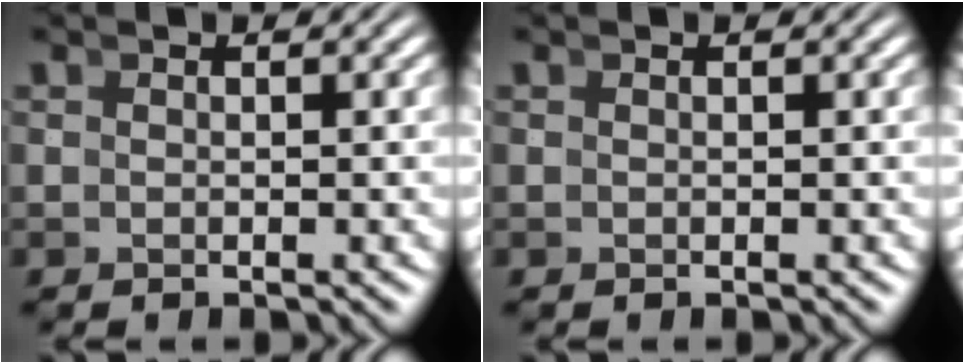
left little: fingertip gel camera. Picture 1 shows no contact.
{"total": 0.0}